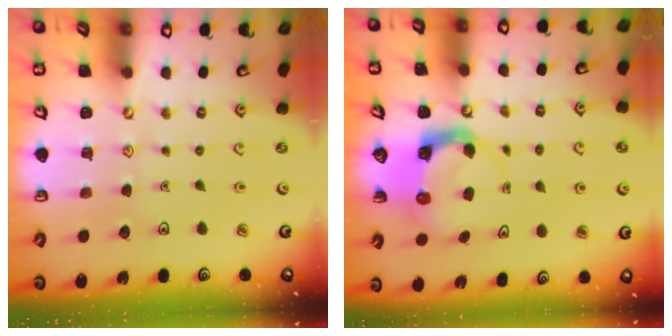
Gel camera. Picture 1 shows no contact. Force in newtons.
{"total": 3.9, "press": 3.9, "slide": 0.6}